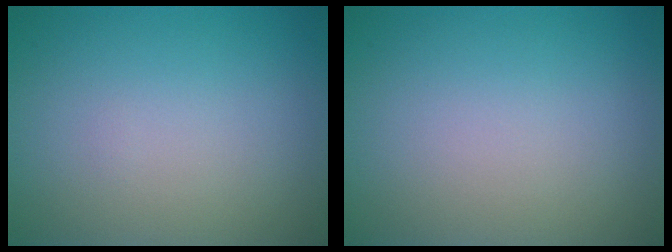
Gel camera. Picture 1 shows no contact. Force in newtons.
{"total": 0.0}